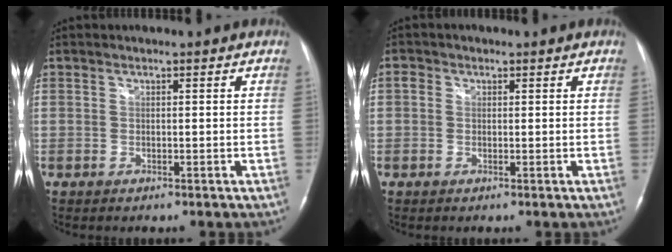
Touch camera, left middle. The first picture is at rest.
{"total": 1.4, "force": [0.4, 1.2, 0.5], "torque": [-0.011, 0.008, 0.005]}